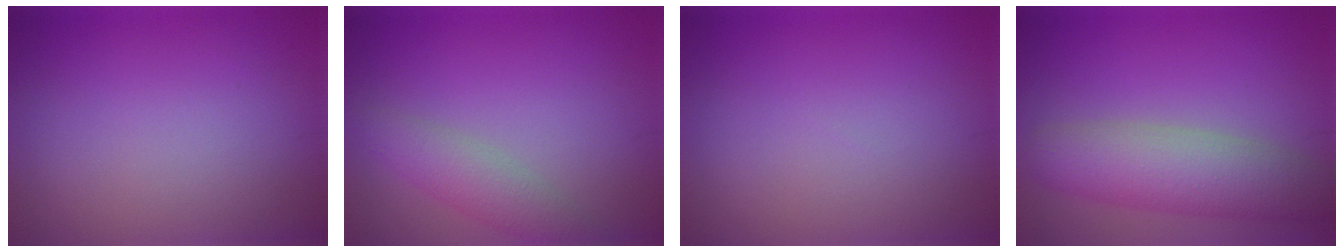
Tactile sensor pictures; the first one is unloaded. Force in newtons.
{"total": 3.0, "press": 3.0, "slide": 0.1}
{"total": 0.0}
{"total": 6.5, "press": 6.5, "slide": 0.2}